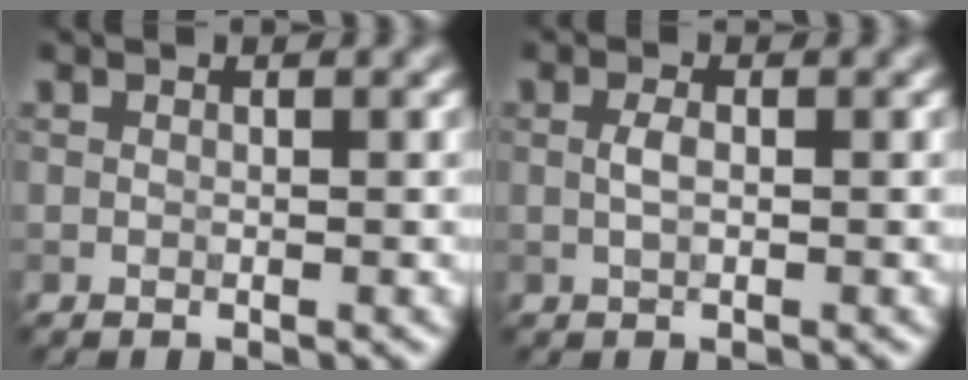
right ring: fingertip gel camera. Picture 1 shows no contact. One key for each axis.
{"total": 1.2, "fx": 0.0, "fy": 0.5, "fz": 1.1, "tx": -0.026, "ty": 0.000, "tz": -0.001}